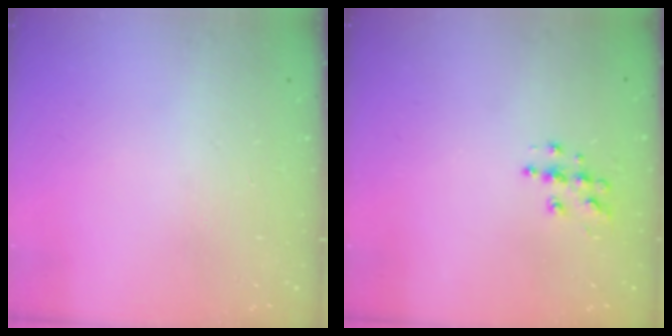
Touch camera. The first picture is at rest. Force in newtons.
{"total": 5.9, "press": 5.9, "slide": 0.2}